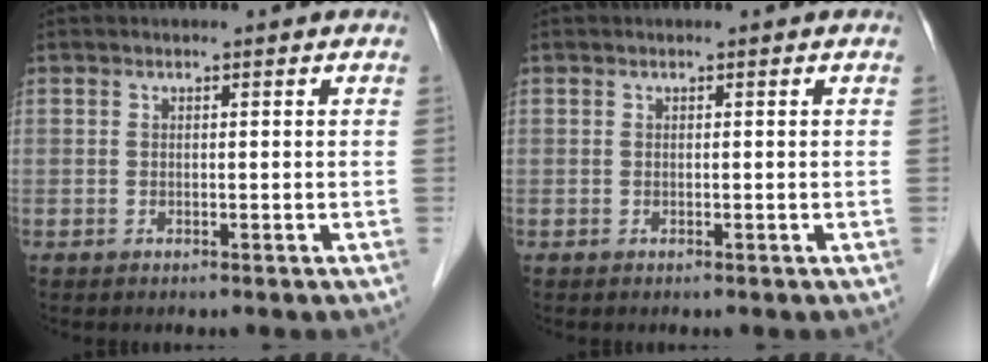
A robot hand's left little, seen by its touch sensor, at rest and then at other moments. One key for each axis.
{"total": 0.0}